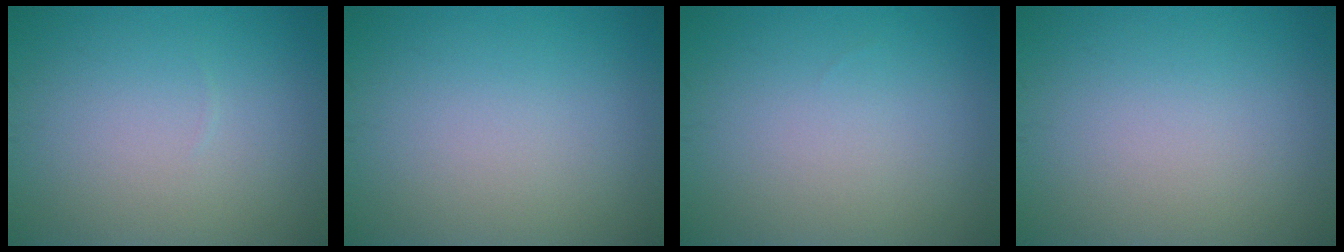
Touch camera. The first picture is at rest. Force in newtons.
{"total": 0.0}
{"total": 0.0}
{"total": 0.0}